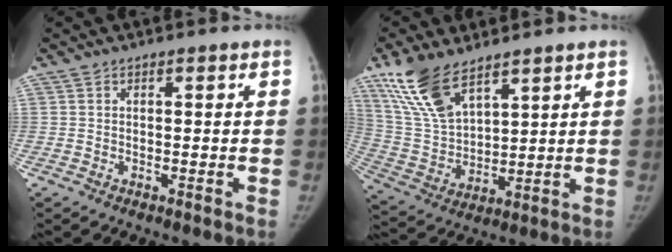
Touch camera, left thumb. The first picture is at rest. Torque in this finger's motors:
{"motor_torque": [1.99, 1.64, 1.48, -1.29, 0.25]}